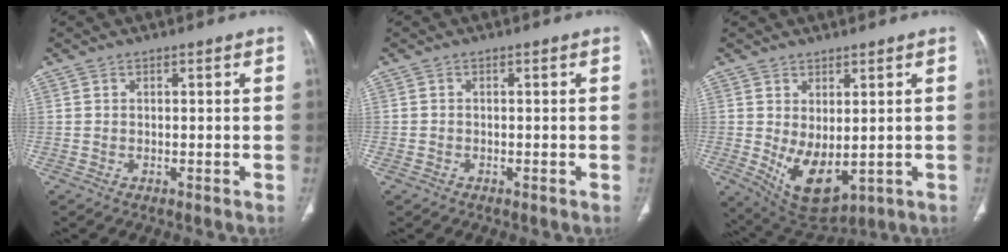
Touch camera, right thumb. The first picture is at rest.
{"total": 0.9, "force": [-0.5, 0.7, 0.2], "torque": [-0.009, 0.001, -0.011]}
{"total": 9.3, "force": [-0.7, 4.9, 7.8], "torque": [-0.120, -0.016, 0.017]}